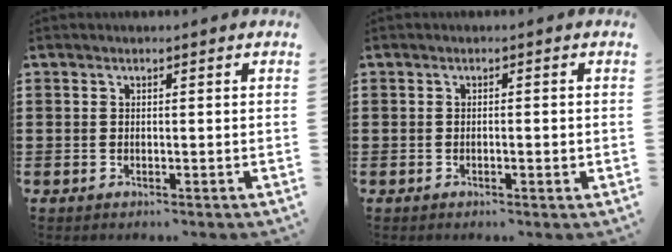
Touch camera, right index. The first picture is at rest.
{"total": 1.2, "force": [-0.4, 0.3, 1.1], "torque": [-0.019, -0.003, -0.006]}